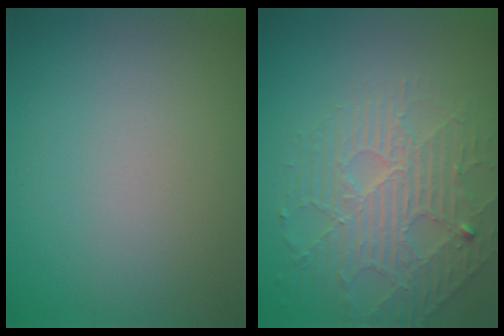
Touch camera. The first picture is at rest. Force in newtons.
{"total": 4.3, "press": 3.7, "slide": 2.2}